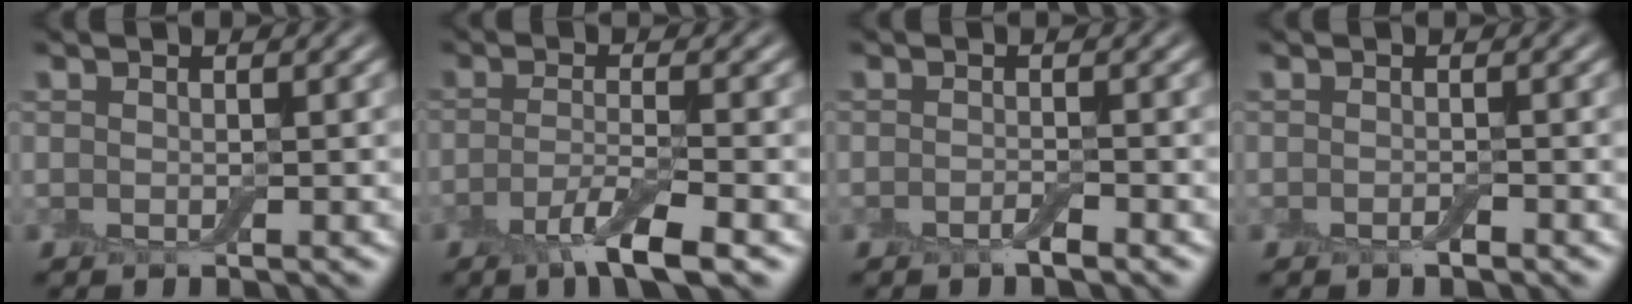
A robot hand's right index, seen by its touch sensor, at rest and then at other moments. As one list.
[{"total": 4.3, "force": [-2.2, 0.8, 3.6], "torque": [-0.066, -0.004, -0.050]}, {"total": 1.1, "force": [-0.7, 0.2, 0.8], "torque": [-0.015, -0.001, -0.014]}, {"total": 0.7, "force": [-0.4, 0.2, 0.5], "torque": [-0.010, -0.001, -0.007]}]